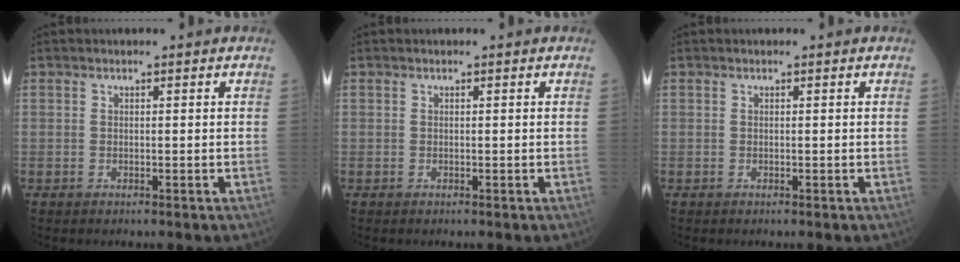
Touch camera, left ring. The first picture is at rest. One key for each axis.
{"total": 0.0}
{"total": 0.0}